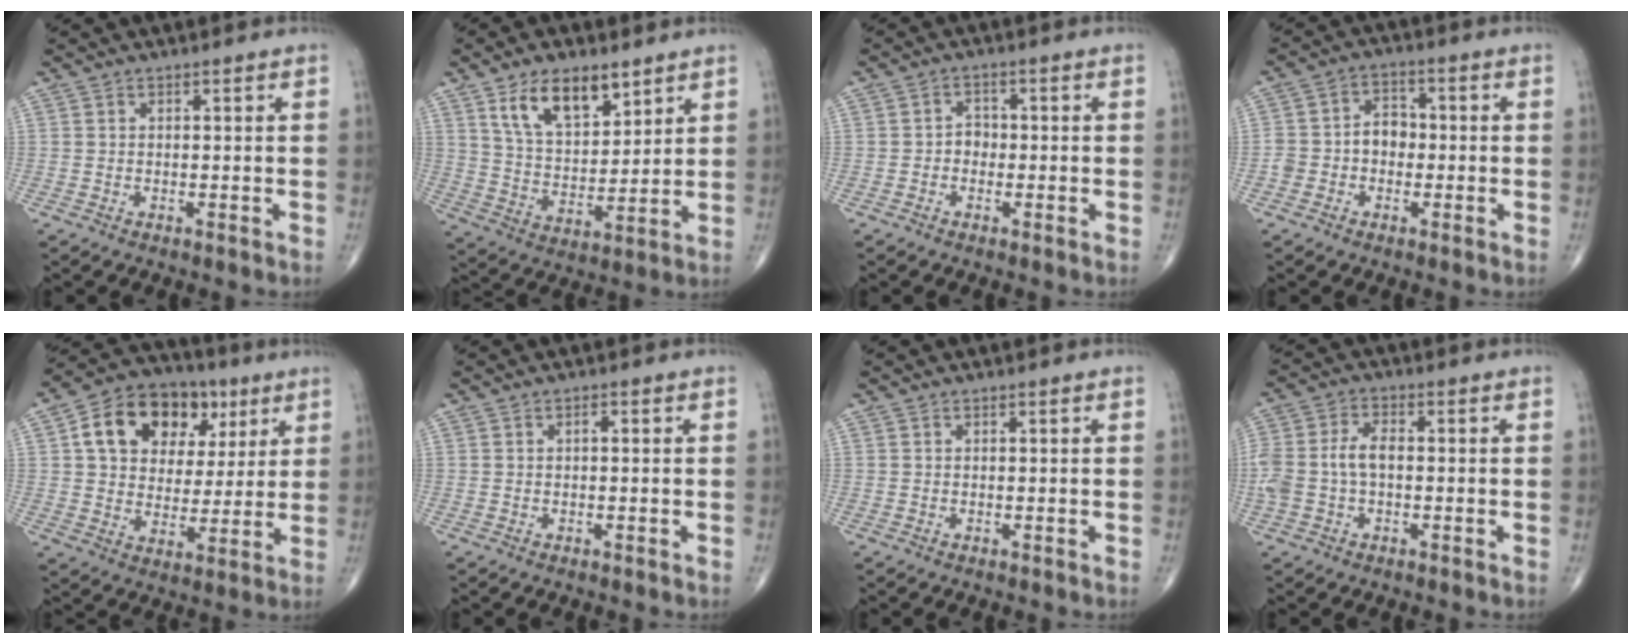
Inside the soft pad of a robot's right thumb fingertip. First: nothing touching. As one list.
[{"total": 12.5, "force": [7.2, 6.3, 8.0], "torque": [-0.117, -0.039, 0.140]}, {"total": 2.4, "force": [-0.6, 1.9, 1.2], "torque": [-0.002, 0.009, -0.017]}, {"total": 6.2, "force": [-1.0, 4.9, 3.5], "torque": [-0.042, 0.032, -0.027]}, {"total": 17.6, "force": [6.2, 12.8, 10.4], "torque": [-0.135, 0.008, 0.100]}, {"total": 0.9, "force": [0.1, 0.4, 0.8], "torque": [-0.014, 0.002, 0.000]}, {"total": 0.0}, {"total": 7.4, "force": [-0.6, 4.4, 5.9], "torque": [-0.141, 0.024, -0.014]}]